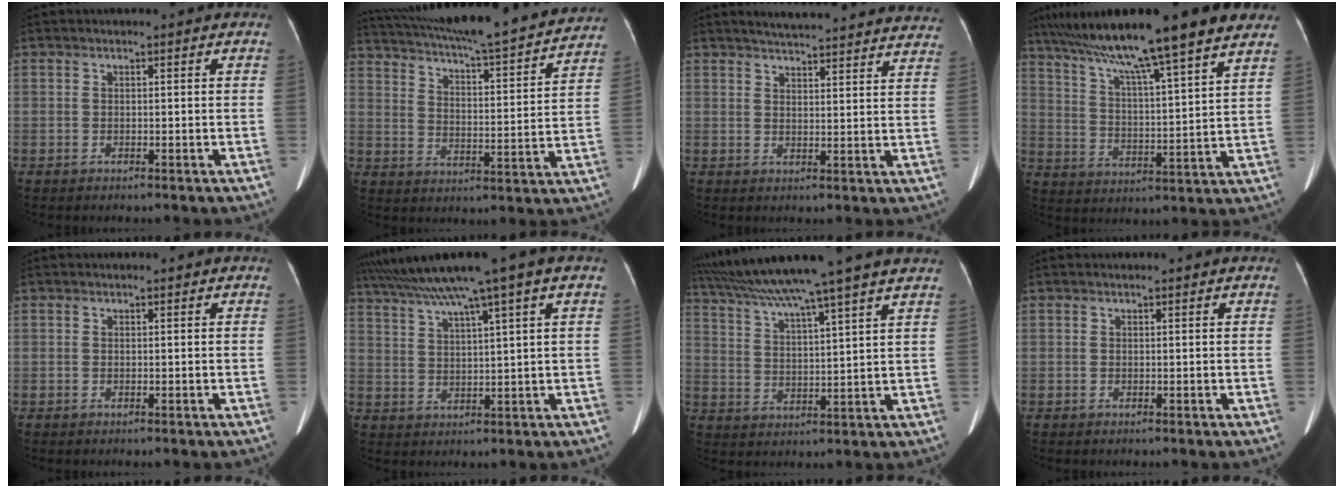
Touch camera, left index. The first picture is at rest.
{"total": 25.9, "force": [23.2, 2.2, 11.3], "torque": [-0.192, -0.011, 0.316]}
{"total": 22.1, "force": [20.9, 2.2, 7.1], "torque": [-0.098, -0.030, 0.245]}
{"total": 20.5, "force": [15.9, 0.1, 13.0], "torque": [-0.219, 0.034, 0.243]}
{"total": 0.0}
{"total": 11.3, "force": [8.1, -1.7, 7.6], "torque": [-0.131, 0.034, 0.129]}
{"total": 17.1, "force": [14.3, -1.7, 9.1], "torque": [-0.161, 0.020, 0.218]}
{"total": 0.0}